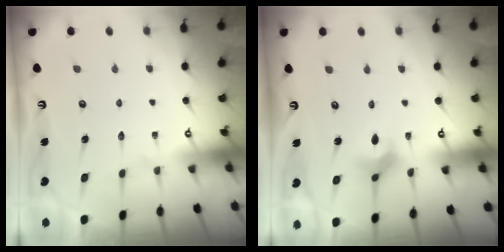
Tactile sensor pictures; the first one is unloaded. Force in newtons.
{"total": 3.2, "press": 3.2, "slide": 0.5}